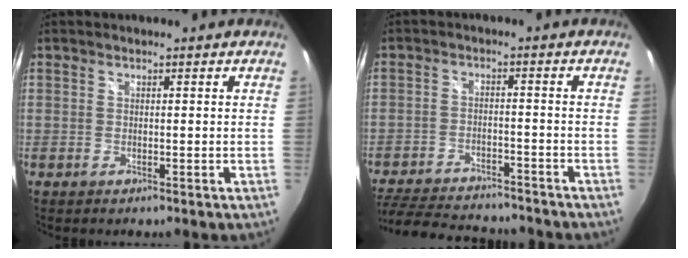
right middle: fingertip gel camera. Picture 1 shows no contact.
{"total": 19.2, "force": [-16.2, 6.2, 8.2], "torque": [-0.186, -0.015, -0.238]}